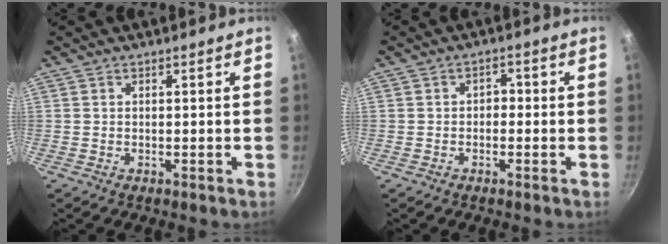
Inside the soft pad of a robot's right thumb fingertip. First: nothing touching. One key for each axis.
{"total": 2.1, "fx": -0.4, "fy": 1.6, "fz": 1.3, "tx": 0.002, "ty": 0.012, "tz": -0.015}